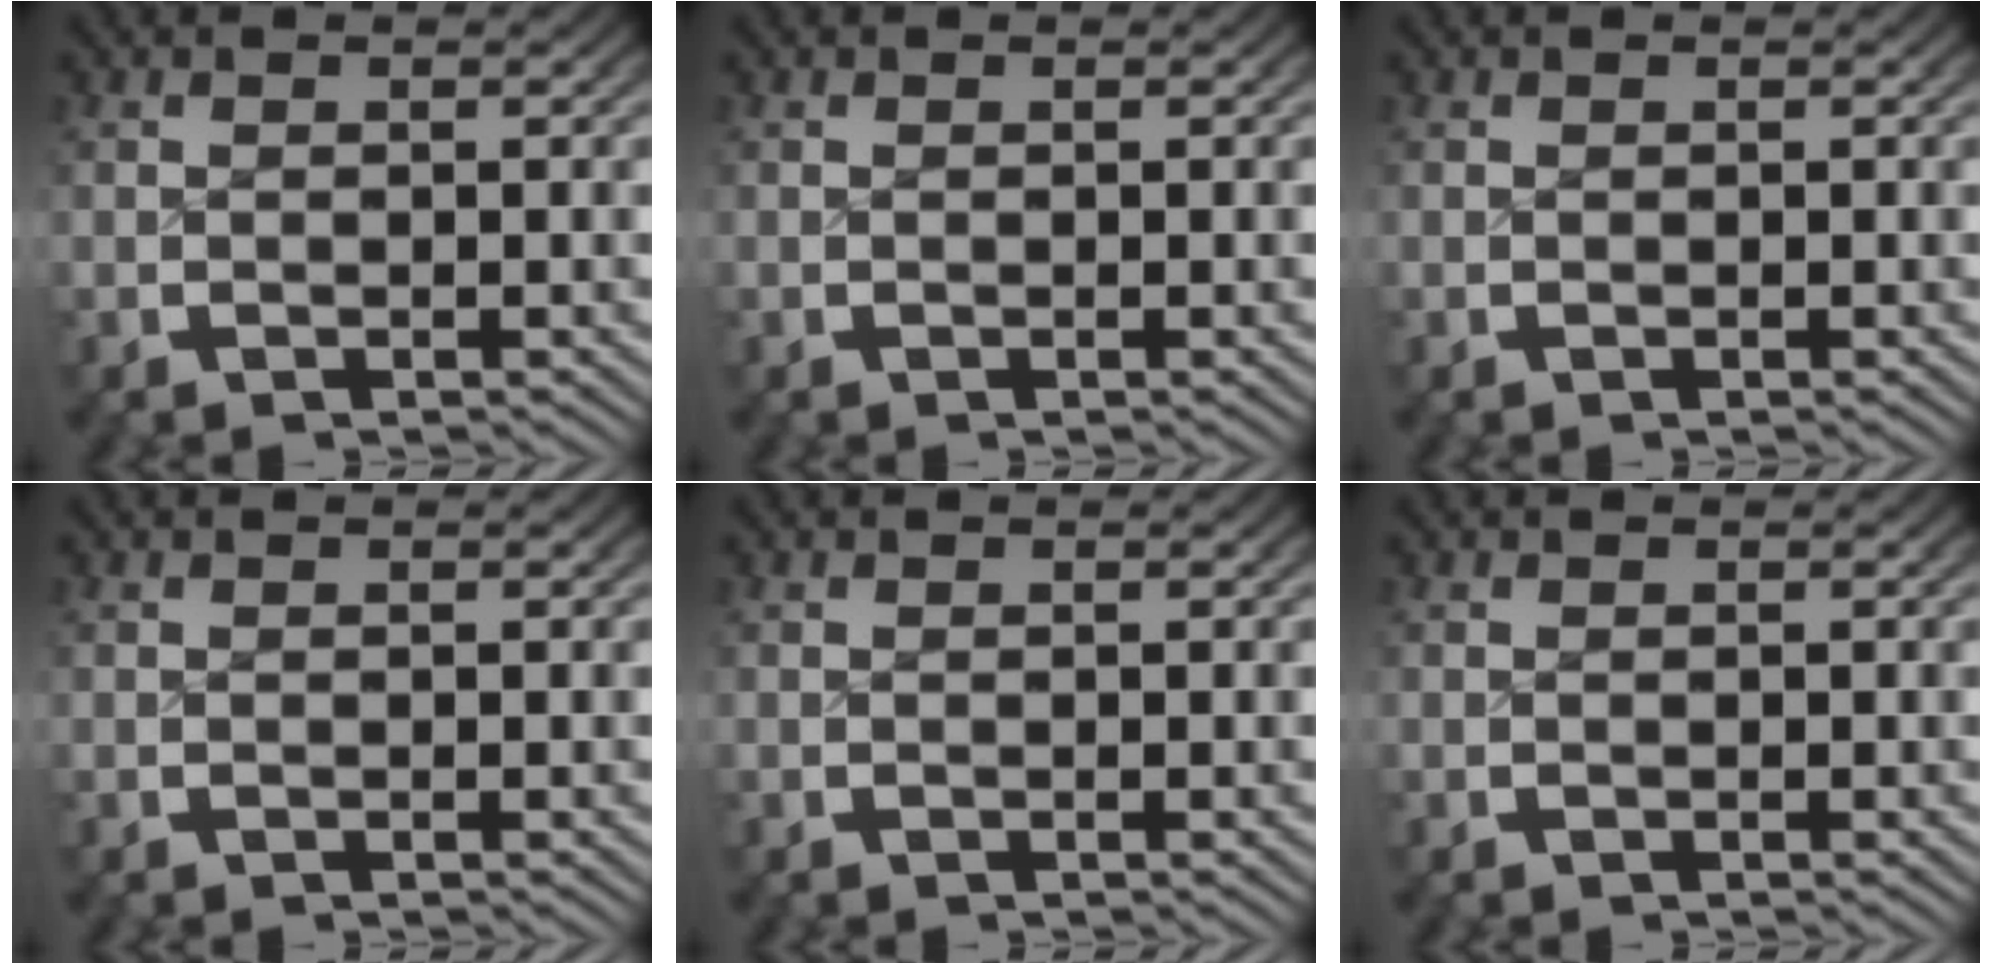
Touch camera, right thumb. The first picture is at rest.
{"total": 0.0}
{"total": 0.0}
{"total": 0.0}
{"total": 0.0}
{"total": 0.0}